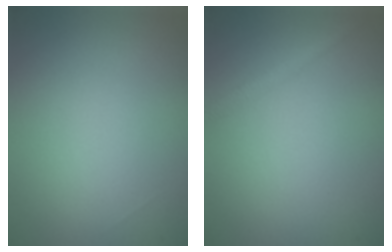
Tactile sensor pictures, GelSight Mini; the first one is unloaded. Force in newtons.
{"total": 1.3, "press": 1.3, "slide": 0.1}